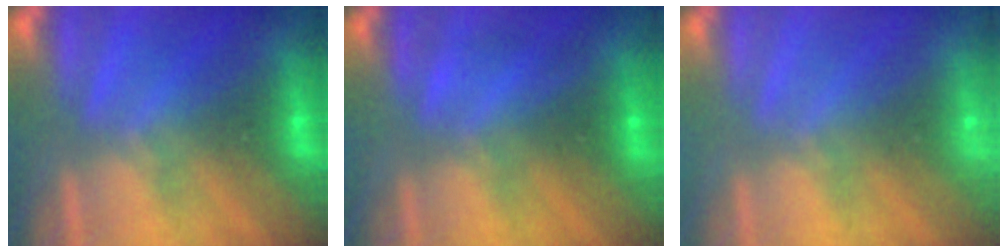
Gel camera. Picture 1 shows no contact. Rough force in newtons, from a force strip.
{"total": 1.9}
{"total": 2.3}